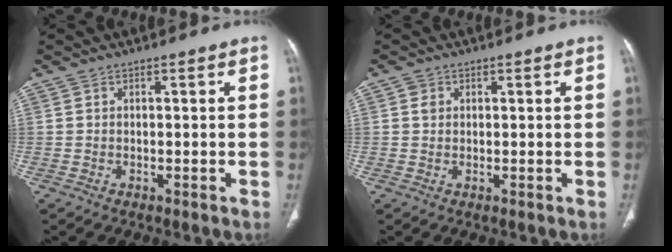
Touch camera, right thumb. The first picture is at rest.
{"total": 1.4, "force": [0.4, 1.2, 0.5], "torque": [-0.006, 0.000, 0.005]}